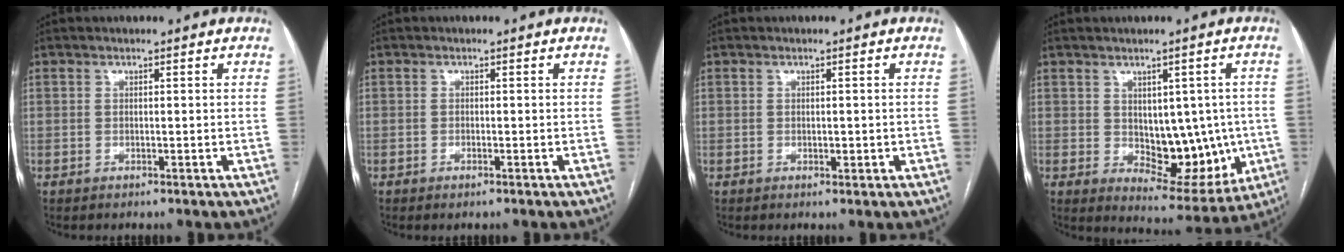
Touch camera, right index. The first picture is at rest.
{"total": 0.7, "force": [-0.5, 0.1, 0.4], "torque": [-0.006, -0.001, -0.006]}
{"total": 1.3, "force": [-0.1, 0.7, 1.1], "torque": [-0.015, 0.000, 0.002]}
{"total": 11.5, "force": [-0.5, 6.5, 9.5], "torque": [-0.109, 0.003, 0.019]}